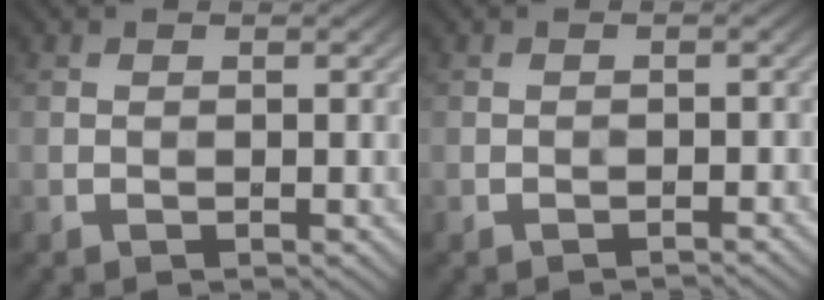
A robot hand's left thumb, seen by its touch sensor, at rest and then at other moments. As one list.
[{"total": 0.9, "force": [-0.8, 0.1, 0.3], "torque": [-0.002, 0.001, -0.014]}]